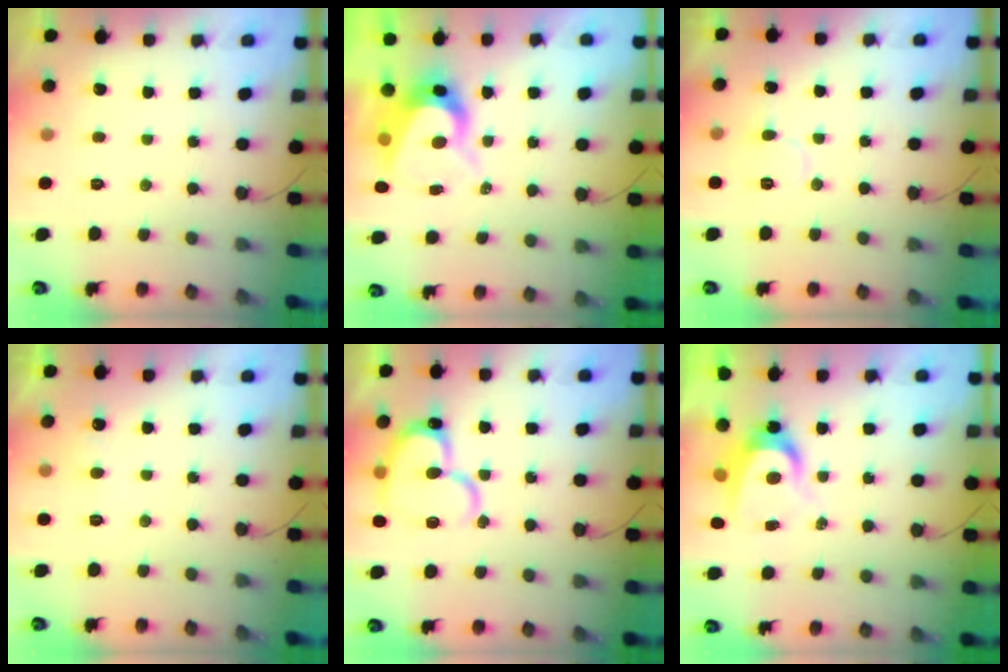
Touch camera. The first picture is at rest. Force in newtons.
{"total": 8.5, "press": 8.5, "slide": 0.6}
{"total": 6.8, "press": 6.8, "slide": 0.8}
{"total": 4.7, "press": 4.7, "slide": 0.4}
{"total": 17.3, "press": 17.2, "slide": 1.7}
{"total": 7.7, "press": 7.7, "slide": 0.4}